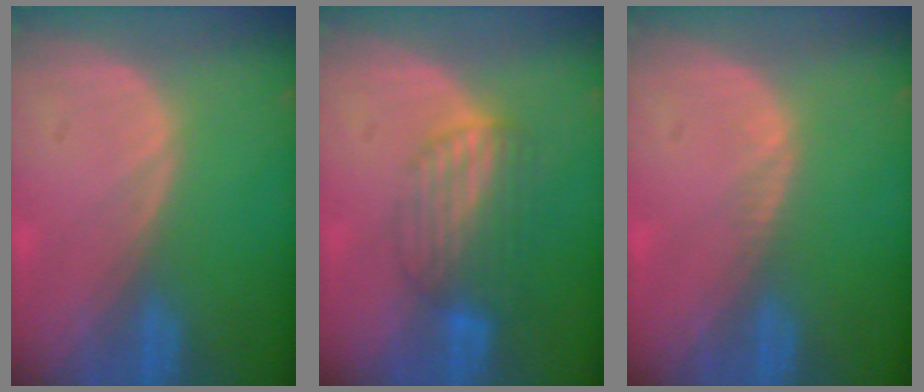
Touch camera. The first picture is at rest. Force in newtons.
{"total": 6.9, "press": 5.8, "slide": 3.8}
{"total": 0.7, "press": 0.6, "slide": 0.4}